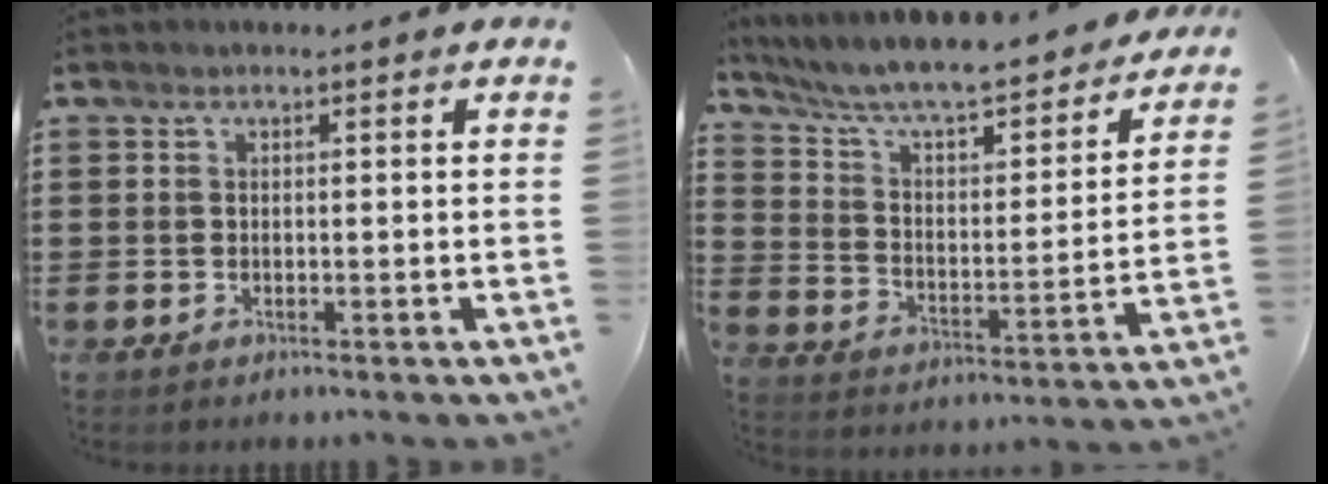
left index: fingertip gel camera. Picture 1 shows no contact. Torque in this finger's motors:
{"motor_torque": [2.14, 0.00, 0.50, 0.21]}